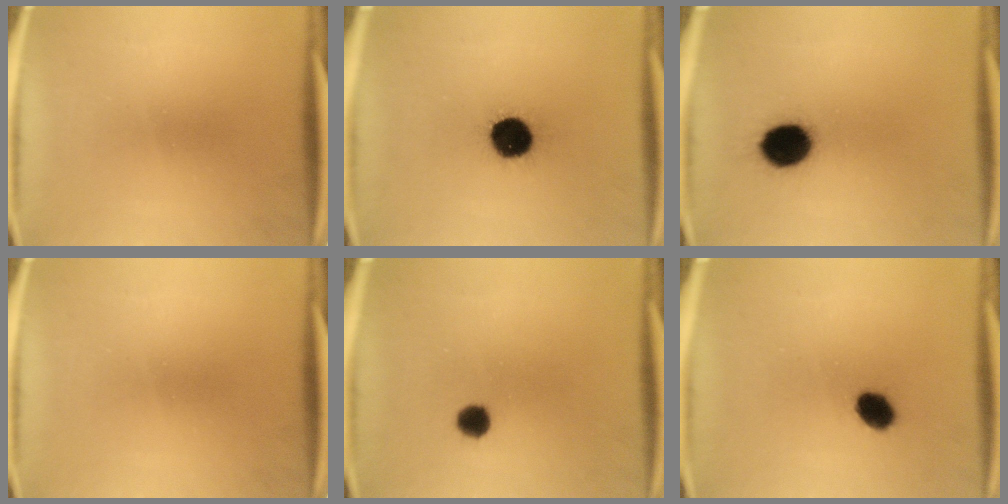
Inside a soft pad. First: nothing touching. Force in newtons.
{"total": 12.6}
{"total": 10.2}
{"total": 0.0}
{"total": 2.8}
{"total": 5.2}